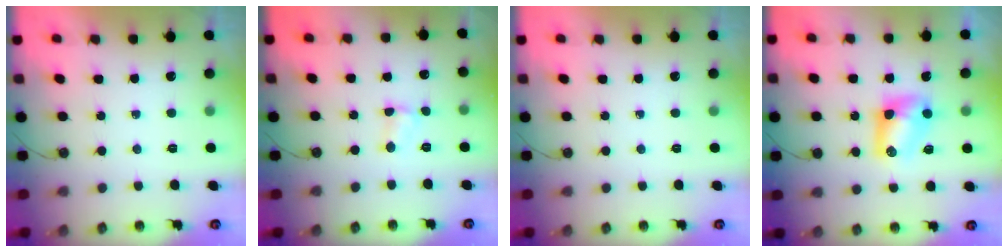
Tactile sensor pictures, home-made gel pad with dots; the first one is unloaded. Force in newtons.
{"total": 3.3, "press": 3.3, "slide": 0.4}
{"total": 0.0}
{"total": 7.3, "press": 7.3, "slide": 0.7}